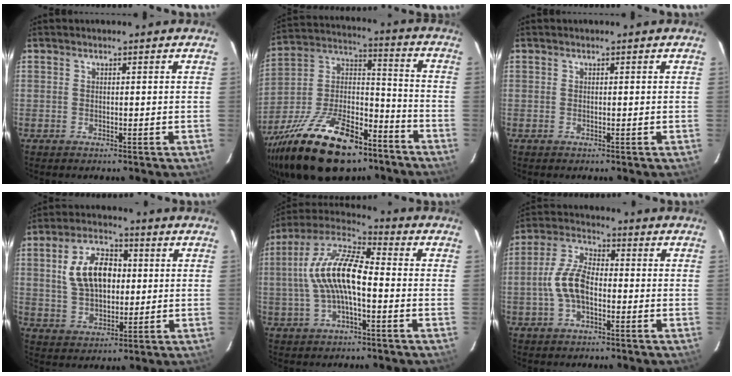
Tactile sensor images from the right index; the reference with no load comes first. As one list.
[{"total": 26.9, "force": [-17.6, 12.6, 16.1], "torque": [-0.321, 0.005, -0.281]}, {"total": 0.0}, {"total": 11.7, "force": [1.9, 7.0, 9.2], "torque": [-0.176, 0.021, 0.040]}, {"total": 13.3, "force": [-1.5, 4.5, 12.4], "torque": [-0.246, 0.017, -0.032]}, {"total": 8.3, "force": [-1.9, 4.1, 7.0], "torque": [-0.148, 0.013, -0.036]}]